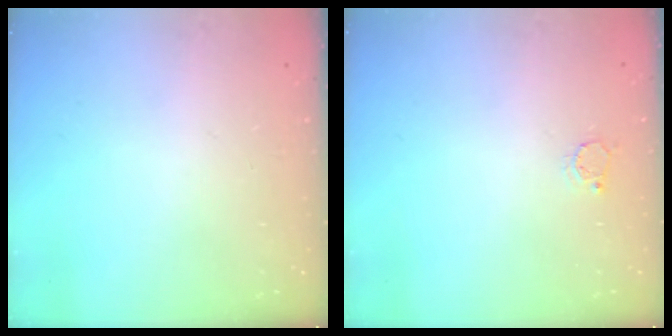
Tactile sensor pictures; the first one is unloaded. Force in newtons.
{"total": 2.6, "press": 2.6, "slide": 0.3}